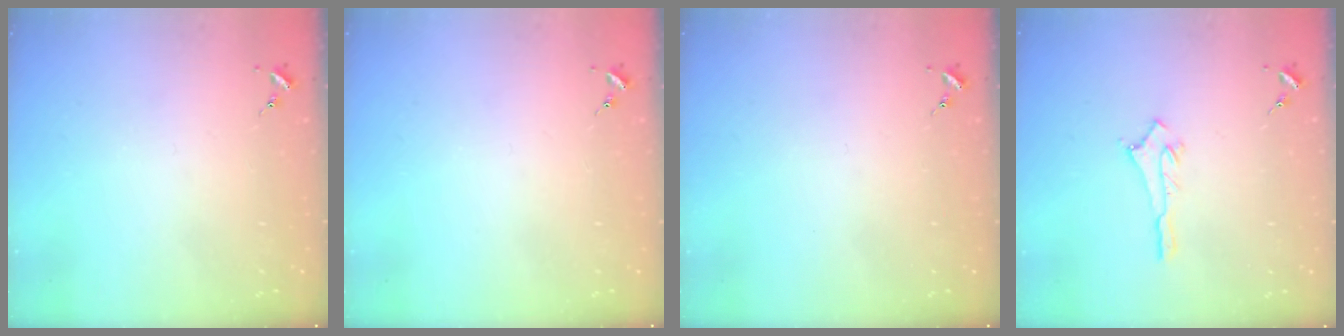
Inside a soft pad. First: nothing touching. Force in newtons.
{"total": 0.0}
{"total": 0.0}
{"total": 3.7, "press": 3.7, "slide": 0.2}